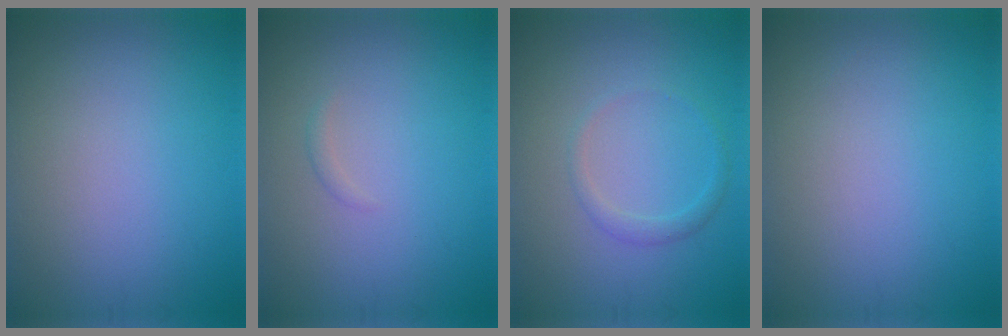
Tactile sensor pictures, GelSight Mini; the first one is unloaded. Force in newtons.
{"total": 0.5, "press": 0.5, "slide": 0.0}
{"total": 1.3, "press": 1.3, "slide": 0.0}
{"total": 0.0}